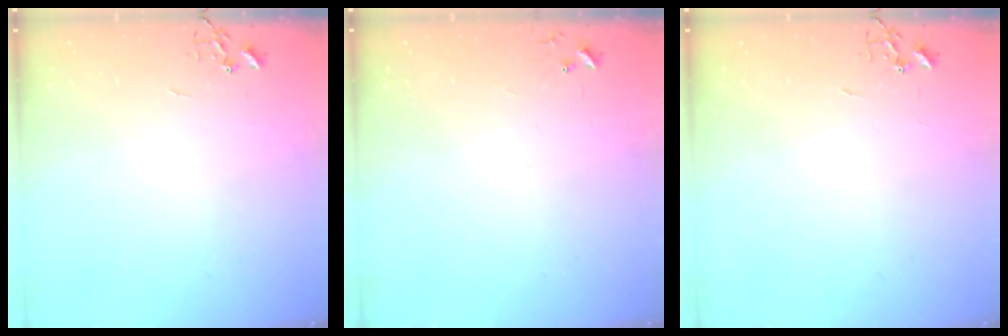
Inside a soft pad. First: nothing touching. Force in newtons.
{"total": 4.7, "press": 4.7, "slide": 0.4}
{"total": 0.0}